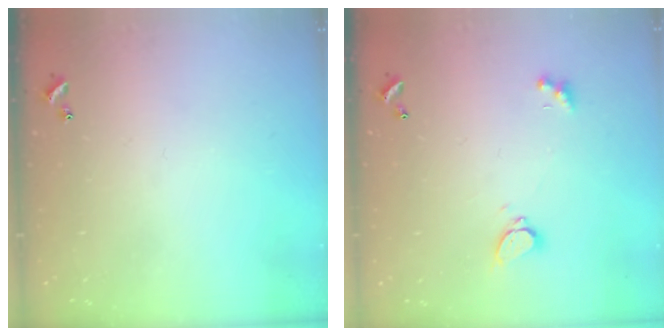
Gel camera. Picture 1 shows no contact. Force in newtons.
{"total": 2.3, "press": 2.2, "slide": 0.7}